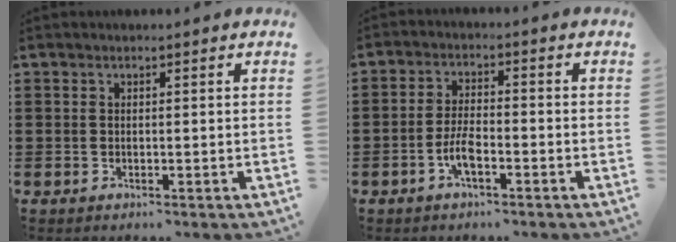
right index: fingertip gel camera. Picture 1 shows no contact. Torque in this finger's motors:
{"motor_torque": [2.13, 0.00, 0.21, 0.03]}